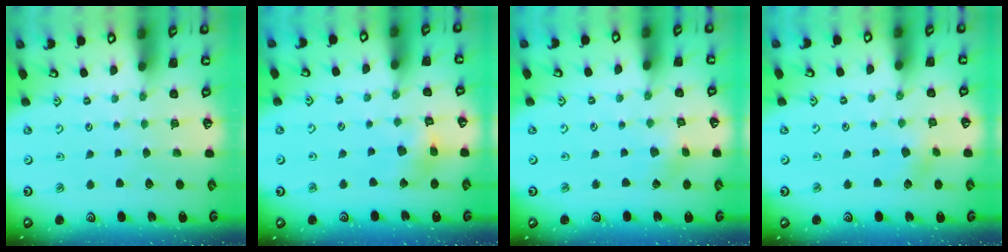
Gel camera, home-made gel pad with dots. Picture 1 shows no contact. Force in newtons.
{"total": 10.2, "press": 10.1, "slide": 1.0}
{"total": 2.1, "press": 2.1, "slide": 0.1}
{"total": 1.8, "press": 1.8, "slide": 0.3}